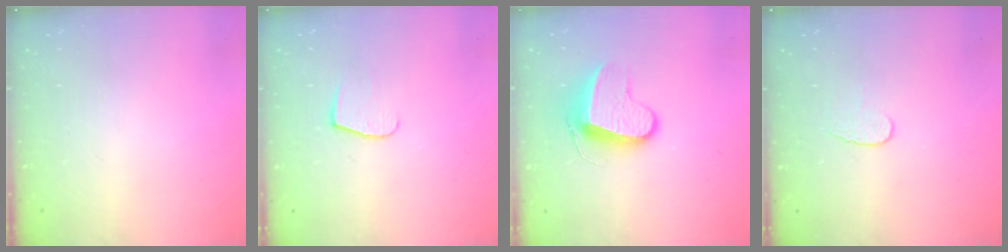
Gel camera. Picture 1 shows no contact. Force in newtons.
{"total": 4.9, "press": 4.9, "slide": 0.5}
{"total": 9.2, "press": 9.2, "slide": 0.2}
{"total": 4.3, "press": 4.2, "slide": 0.4}